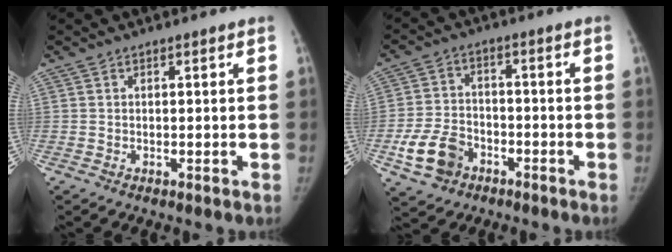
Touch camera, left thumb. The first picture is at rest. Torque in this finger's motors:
{"motor_torque": [-0.21, 0.46, 0.33, -0.26, 0.06]}